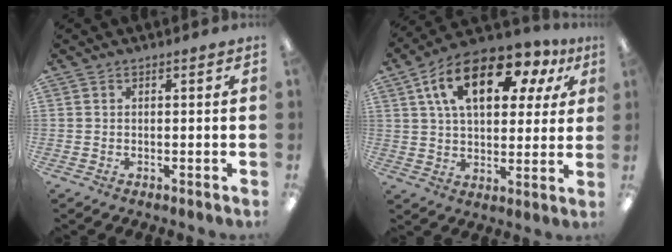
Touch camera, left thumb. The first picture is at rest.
{"total": 18.1, "force": [8.5, 9.3, 13.0], "torque": [-0.222, -0.012, 0.145]}